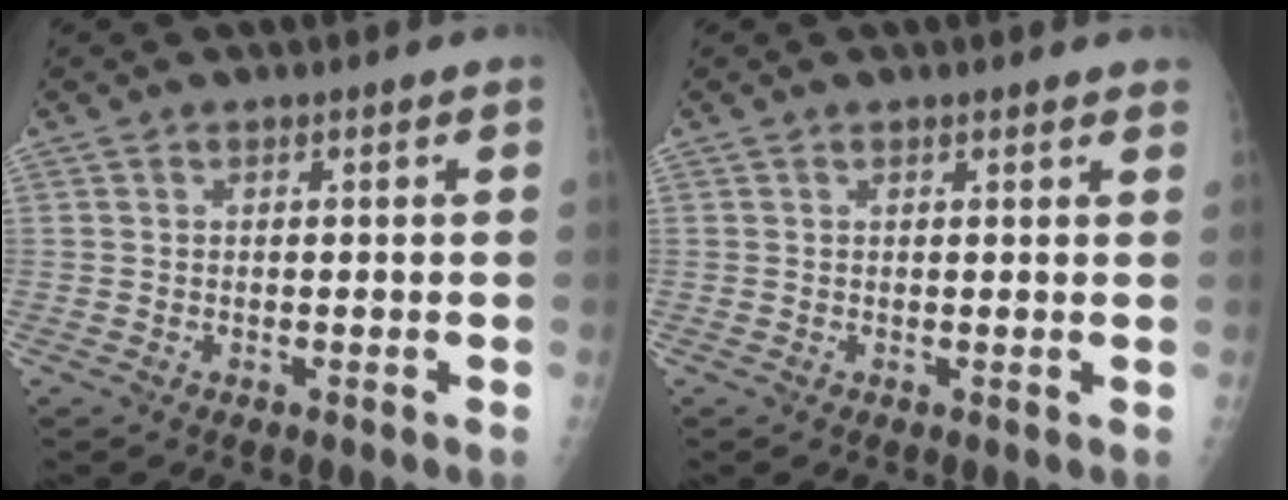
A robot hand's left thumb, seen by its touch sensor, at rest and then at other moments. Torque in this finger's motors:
{"motor_torque": [-0.16, -0.04, 0.04, 0.00, 0.02]}